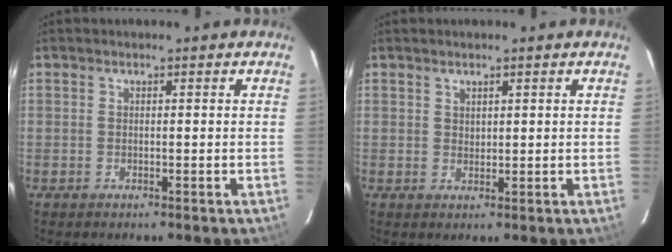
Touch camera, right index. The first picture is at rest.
{"total": 1.4, "force": [1.0, 0.8, 0.4], "torque": [-0.004, 0.002, 0.019]}